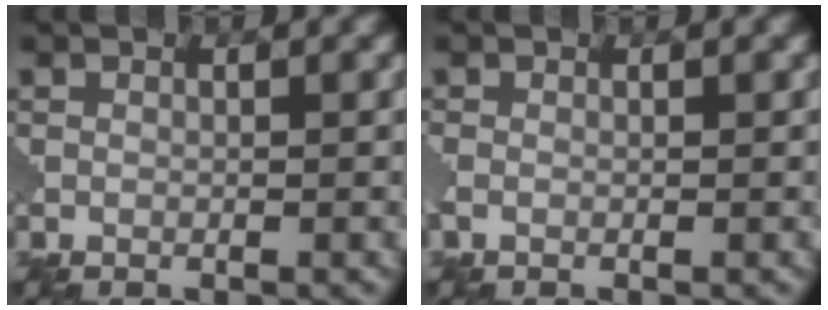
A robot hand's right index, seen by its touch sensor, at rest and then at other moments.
{"total": 0.8, "force": [-0.3, 0.4, 0.7], "torque": [-0.018, -0.005, -0.008]}